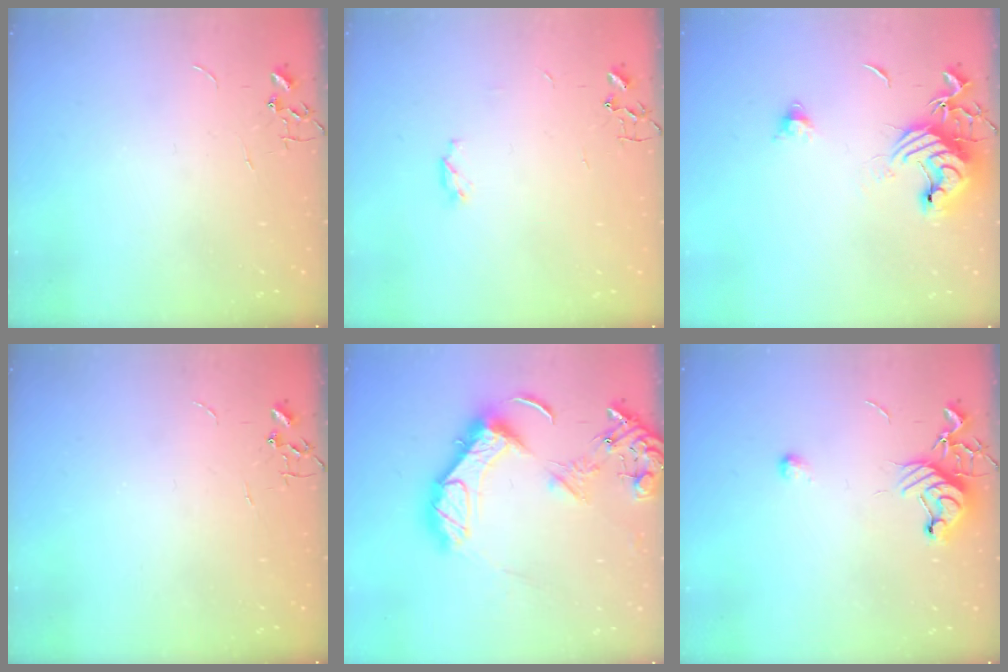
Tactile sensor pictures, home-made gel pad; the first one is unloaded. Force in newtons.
{"total": 4.2, "press": 4.1, "slide": 0.6}
{"total": 13.8, "press": 13.7, "slide": 1.8}
{"total": 0.0}
{"total": 16.8, "press": 16.6, "slide": 2.3}
{"total": 9.7, "press": 9.6, "slide": 1.4}